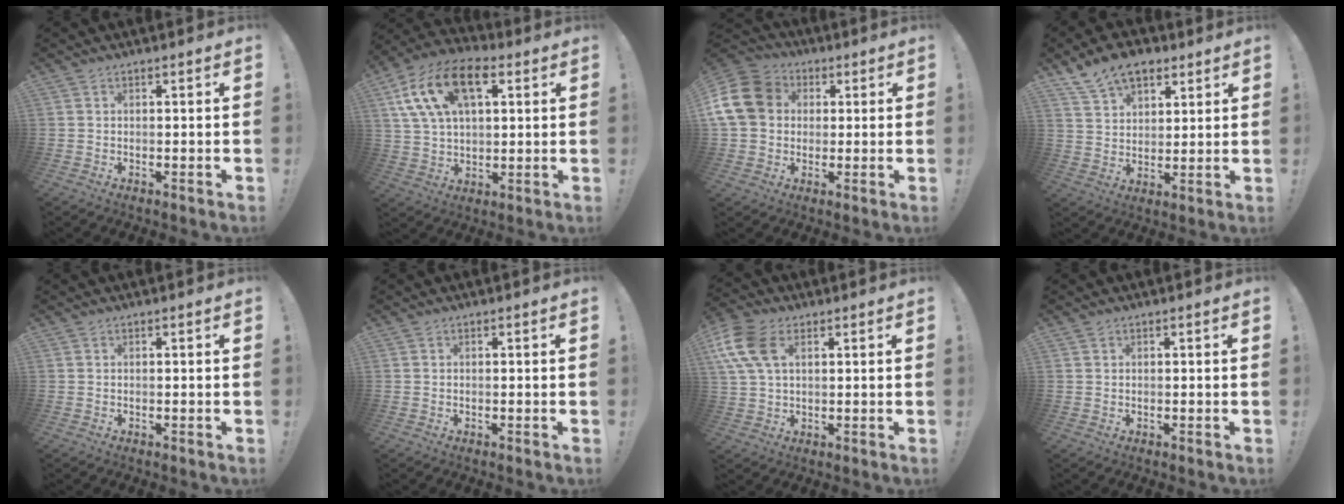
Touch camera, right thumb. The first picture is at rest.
{"total": 18.0, "force": [7.2, 10.4, 12.8], "torque": [-0.229, -0.018, 0.129]}
{"total": 16.1, "force": [2.5, 13.3, 8.8], "torque": [-0.166, 0.004, 0.051]}
{"total": 11.1, "force": [7.5, 6.6, 4.9], "torque": [-0.078, -0.038, 0.144]}
{"total": 0.0}
{"total": 0.0}
{"total": 12.7, "force": [4.3, 8.1, 8.7], "torque": [-0.185, 0.001, 0.086]}
{"total": 0.5, "force": [0.5, 0.1, -0.2], "torque": [0.003, 0.001, 0.010]}